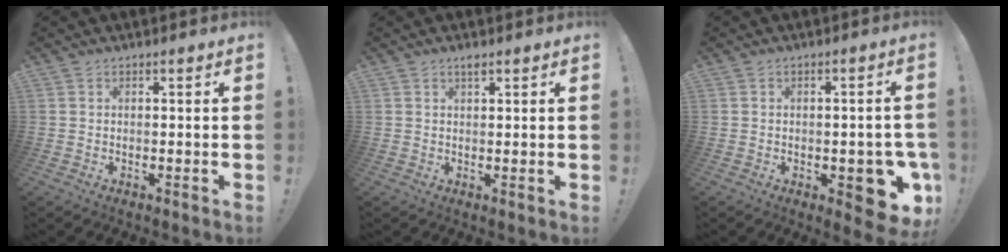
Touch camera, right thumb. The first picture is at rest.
{"total": 1.5, "force": [1.2, 0.3, 0.9], "torque": [-0.009, -0.002, 0.019]}
{"total": 10.1, "force": [-3.7, 5.0, 8.0], "torque": [-0.081, 0.019, -0.051]}